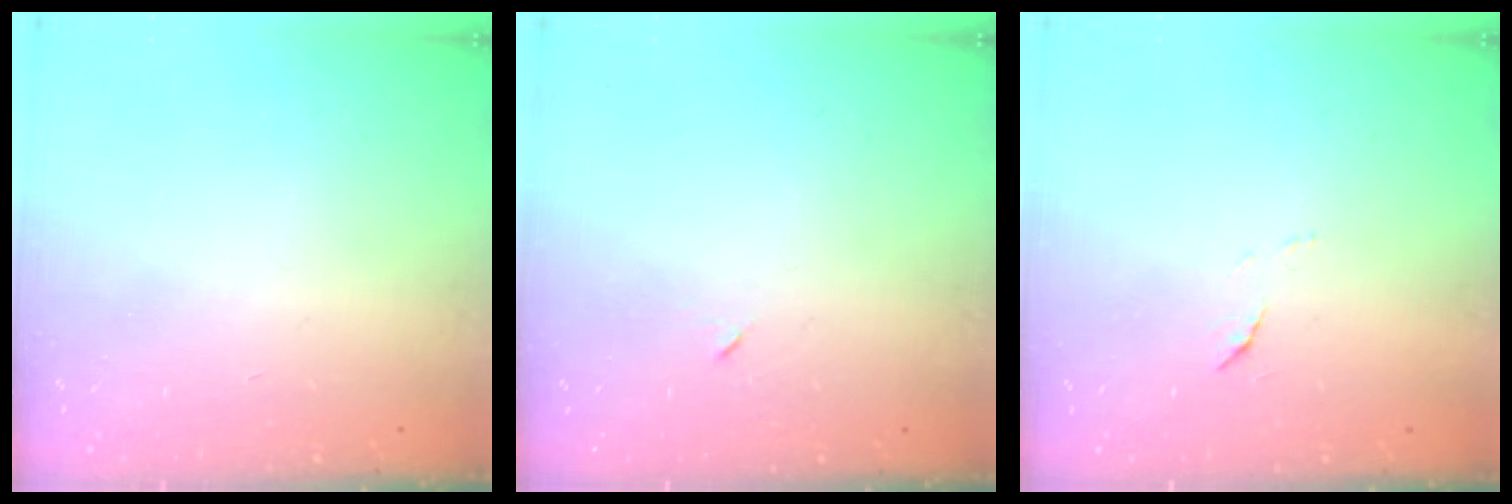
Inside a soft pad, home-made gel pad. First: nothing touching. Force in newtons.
{"total": 3.3, "press": 3.2, "slide": 0.7}
{"total": 4.1, "press": 4.1, "slide": 0.3}